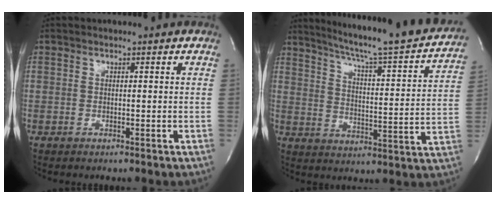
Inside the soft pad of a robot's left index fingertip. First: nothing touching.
{"total": 23.3, "force": [21.0, 0.7, 10.2], "torque": [-0.156, -0.050, 0.273]}